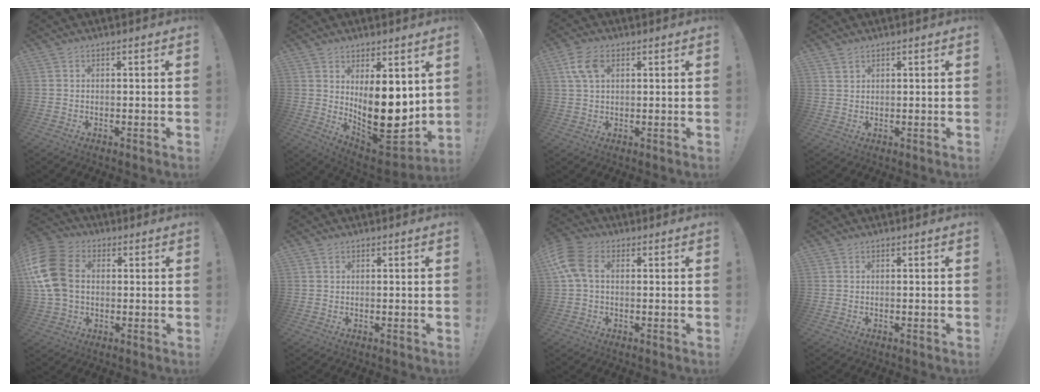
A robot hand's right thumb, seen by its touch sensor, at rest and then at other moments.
{"total": 17.6, "force": [2.2, 7.7, 15.7], "torque": [-0.246, -0.053, 0.050]}
{"total": 7.3, "force": [2.8, 4.1, 5.4], "torque": [-0.103, 0.002, 0.057]}
{"total": 1.8, "force": [1.5, 0.9, 0.6], "torque": [-0.007, -0.008, 0.029]}
{"total": 17.2, "force": [2.3, 12.8, 11.4], "torque": [-0.236, 0.013, 0.047]}
{"total": 0.8, "force": [0.5, 0.6, 0.2], "torque": [0.004, -0.002, 0.009]}
{"total": 8.9, "force": [1.8, 5.5, 6.8], "torque": [-0.151, 0.007, 0.037]}
{"total": 0.0}